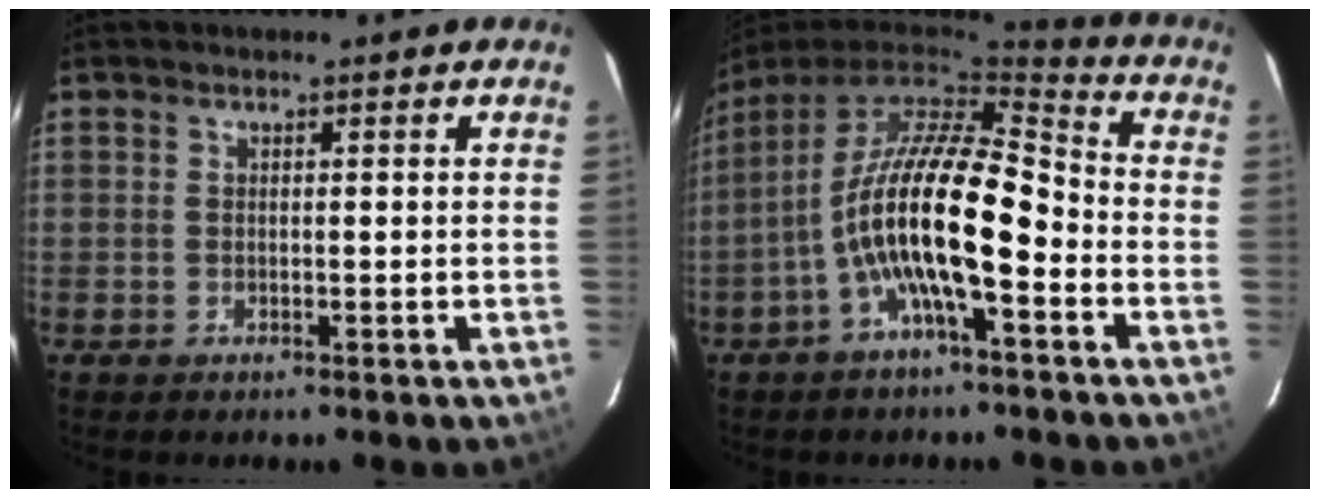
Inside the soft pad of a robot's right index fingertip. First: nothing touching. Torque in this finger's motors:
{"motor_torque": [1.30, -0.66, 1.05, 0.21]}